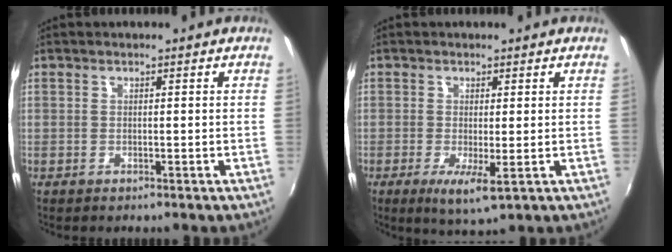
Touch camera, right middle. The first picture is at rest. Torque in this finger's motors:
{"motor_torque": [-0.33, -1.30, -0.11, 0.00]}